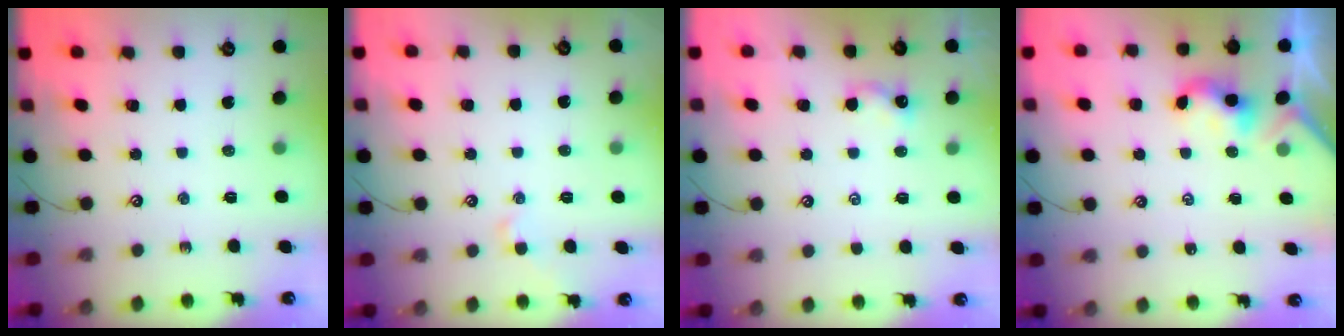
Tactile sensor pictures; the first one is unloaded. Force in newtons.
{"total": 0.8, "press": 0.8, "slide": 0.1}
{"total": 0.9, "press": 0.9, "slide": 0.3}
{"total": 2.0, "press": 2.0, "slide": 0.2}